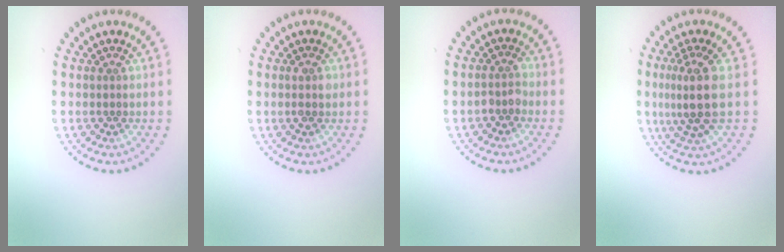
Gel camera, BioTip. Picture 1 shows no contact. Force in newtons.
{"total": 1.2, "press": 1.1, "slide": 0.3}
{"total": 1.4, "press": 1.3, "slide": 0.6}
{"total": 3.8, "press": 3.2, "slide": 2.0}